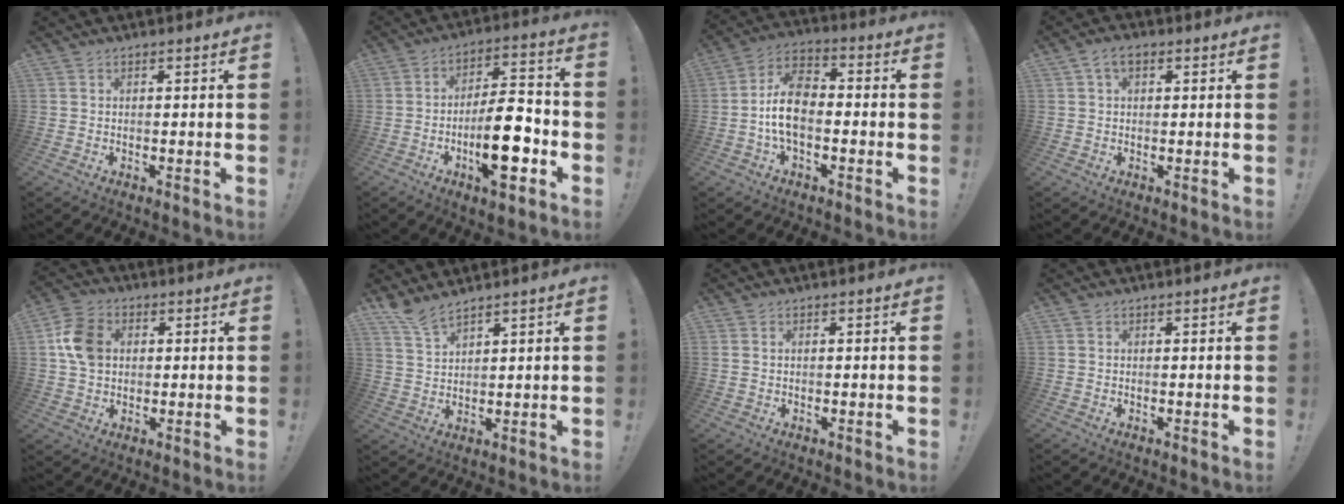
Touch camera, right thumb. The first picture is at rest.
{"total": 16.3, "force": [-5.6, 5.8, 14.2], "torque": [-0.231, 0.021, -0.094]}
{"total": 11.9, "force": [-2.3, 7.1, 9.3], "torque": [-0.169, 0.010, -0.043]}
{"total": 4.1, "force": [1.5, 2.4, 3.0], "torque": [-0.055, 0.007, 0.028]}
{"total": 10.2, "force": [1.7, 8.0, 6.1], "torque": [-0.104, 0.013, 0.036]}
{"total": 5.6, "force": [5.0, 0.7, 2.4], "torque": [-0.045, -0.033, 0.092]}
{"total": 0.7, "force": [0.4, 0.5, 0.3], "torque": [-0.013, 0.004, 0.009]}
{"total": 0.0}